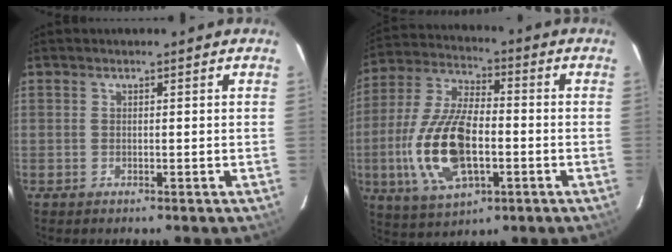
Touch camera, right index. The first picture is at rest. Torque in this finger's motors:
{"motor_torque": [2.14, 0.00, 1.05, 0.21]}